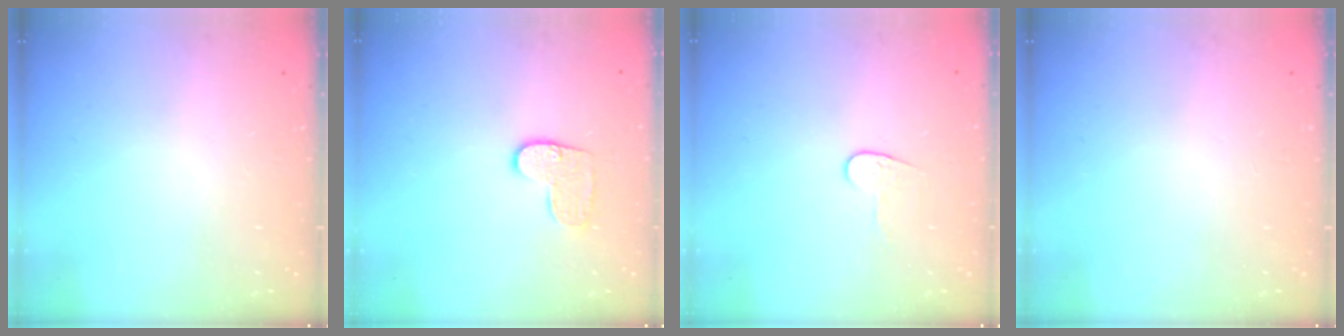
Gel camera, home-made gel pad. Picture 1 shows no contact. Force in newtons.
{"total": 8.4, "press": 8.4, "slide": 0.3}
{"total": 6.0, "press": 6.0, "slide": 0.4}
{"total": 0.0}